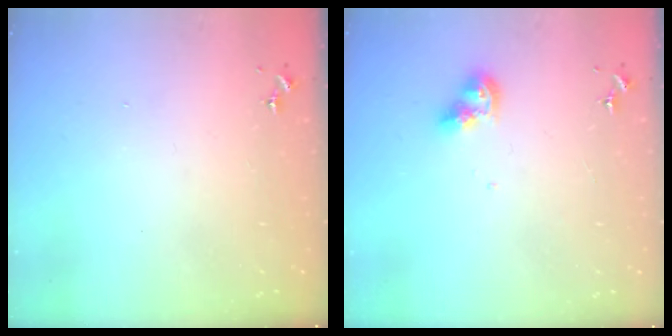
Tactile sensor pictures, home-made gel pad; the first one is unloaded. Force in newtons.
{"total": 9.0, "press": 9.0, "slide": 1.0}